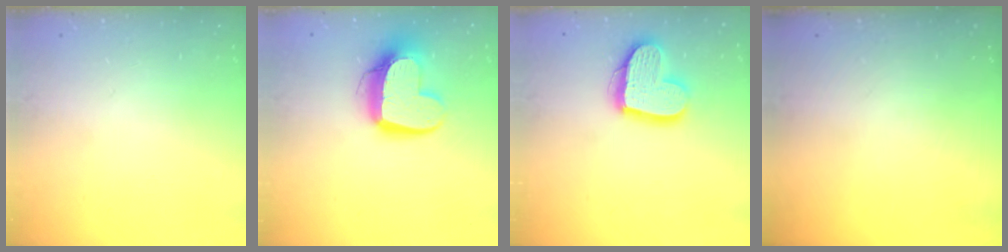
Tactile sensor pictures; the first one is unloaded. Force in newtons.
{"total": 14.1, "press": 14.0, "slide": 1.2}
{"total": 16.4, "press": 16.4, "slide": 1.5}
{"total": 0.0}